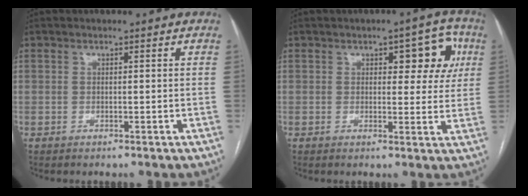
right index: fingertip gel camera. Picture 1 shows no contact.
{"total": 7.3, "force": [2.7, 3.2, 6.0], "torque": [-0.053, 0.020, 0.029]}